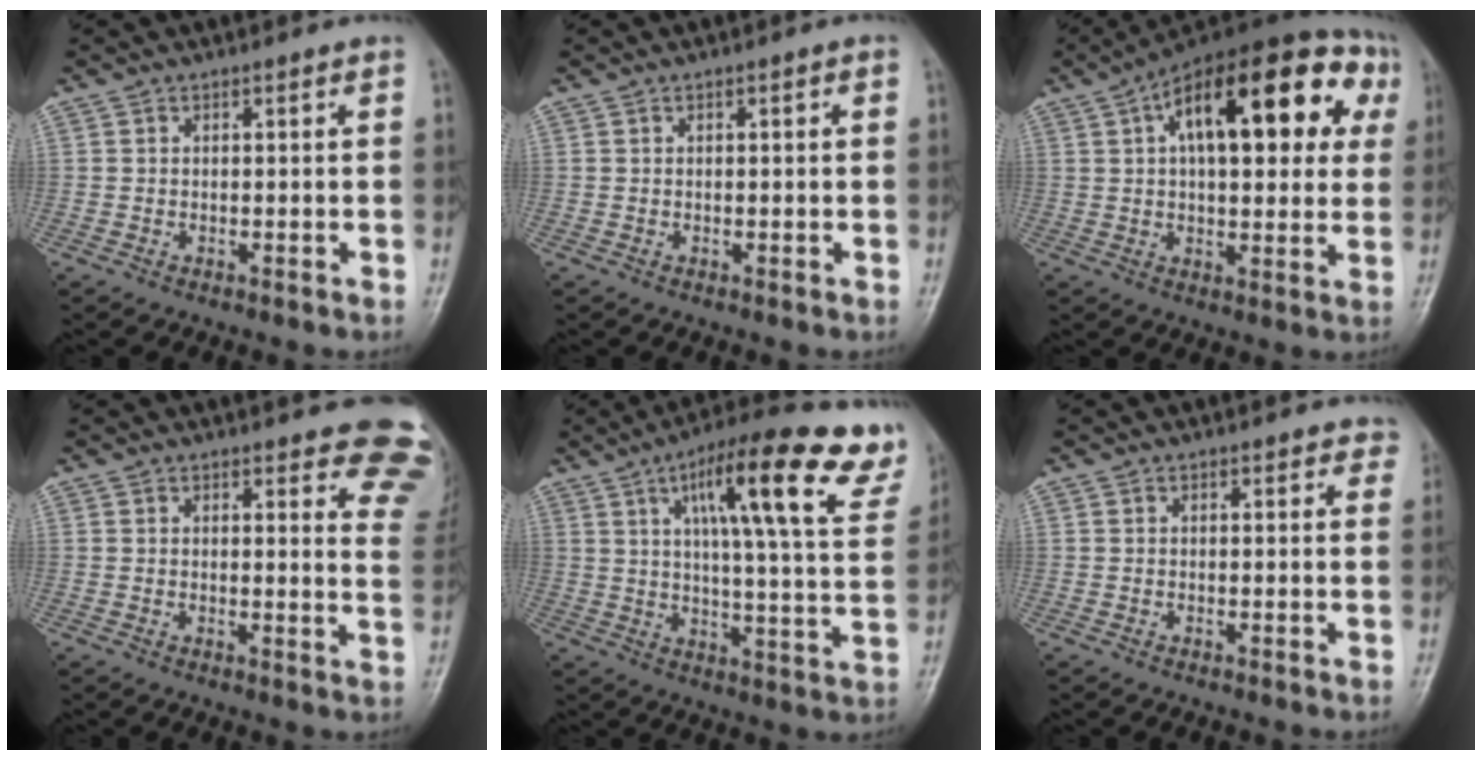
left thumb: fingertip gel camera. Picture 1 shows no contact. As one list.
[{"total": 1.0, "force": [0.2, 0.3, 0.9], "torque": [-0.013, 0.003, 0.002]}, {"total": 25.8, "force": [8.1, 11.6, 21.6], "torque": [-0.288, 0.038, 0.110]}, {"total": 11.8, "force": [9.7, 3.5, 5.7], "torque": [-0.020, -0.053, 0.082]}, {"total": 22.9, "force": [12.4, 5.1, 18.6], "torque": [-0.242, -0.028, 0.165]}, {"total": 2.4, "force": [1.8, 1.2, 0.8], "torque": [0.018, -0.003, 0.008]}]